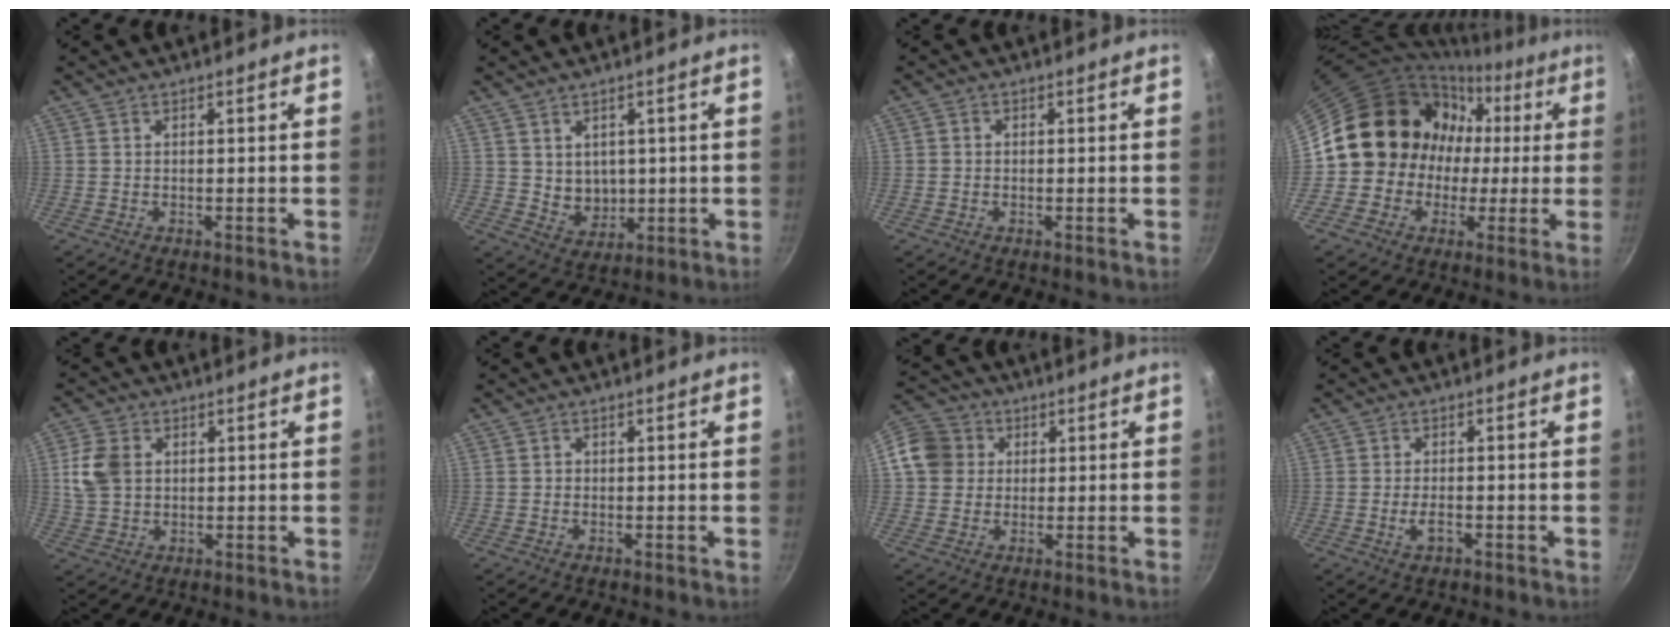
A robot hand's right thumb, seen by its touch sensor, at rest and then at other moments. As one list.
[{"total": 5.4, "force": [1.1, 4.4, 2.8], "torque": [-0.024, -0.015, 0.031]}, {"total": 0.9, "force": [-0.2, 0.8, 0.3], "torque": [-0.005, 0.003, -0.005]}, {"total": 15.8, "force": [-0.2, 14.8, 5.7], "torque": [-0.047, 0.041, -0.010]}, {"total": 7.3, "force": [1.4, 5.5, 4.5], "torque": [-0.081, 0.002, 0.026]}, {"total": 0.6, "force": [-0.2, 0.5, 0.1], "torque": [0.003, 0.002, -0.005]}, {"total": 10.2, "force": [1.8, 9.2, 3.9], "torque": [-0.052, 0.018, 0.019]}, {"total": 3.0, "force": [-1.1, 1.5, 2.4], "torque": [-0.043, 0.008, -0.021]}]